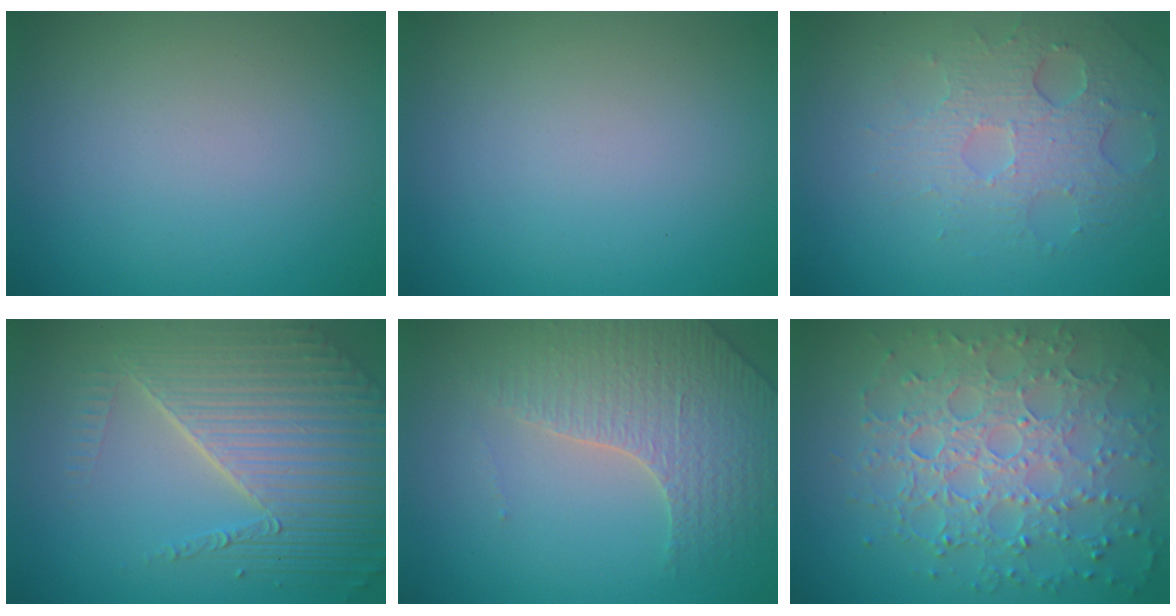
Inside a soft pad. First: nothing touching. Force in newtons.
{"total": 0.0}
{"total": 3.9, "press": 3.6, "slide": 1.5}
{"total": 8.3, "press": 5.6, "slide": 6.1}
{"total": 3.8, "press": 3.6, "slide": 1.0}
{"total": 8.1, "press": 5.7, "slide": 5.8}